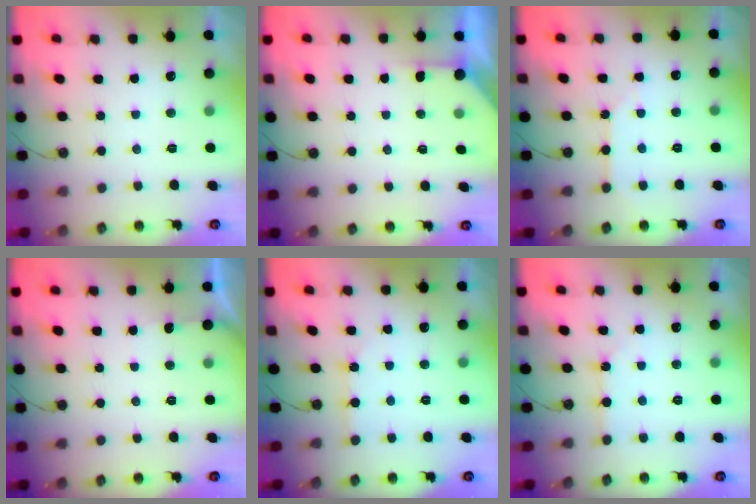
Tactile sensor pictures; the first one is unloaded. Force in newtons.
{"total": 2.7, "press": 2.7, "slide": 0.3}
{"total": 2.1, "press": 2.1, "slide": 0.3}
{"total": 2.5, "press": 2.5, "slide": 0.4}
{"total": 3.6, "press": 3.6, "slide": 0.5}
{"total": 2.1, "press": 2.1, "slide": 0.4}